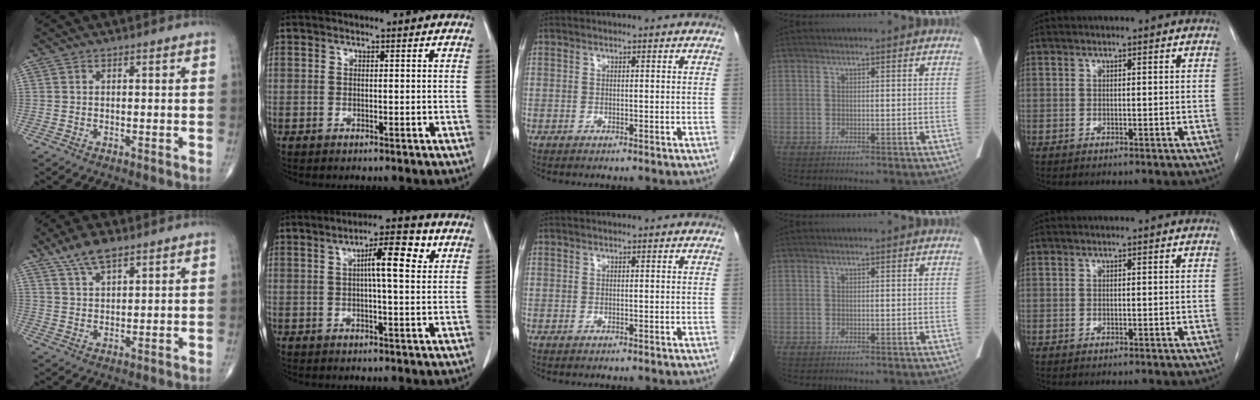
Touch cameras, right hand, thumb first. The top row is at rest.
{"thumb": {"total": 6.5, "force": [4.6, 2.3, 4.0], "torque": [-0.071, -0.016, 0.089]}, "index": {"total": 7.5, "force": [2.3, 1.1, 7.1], "torque": [-0.112, 0.014, 0.032]}}